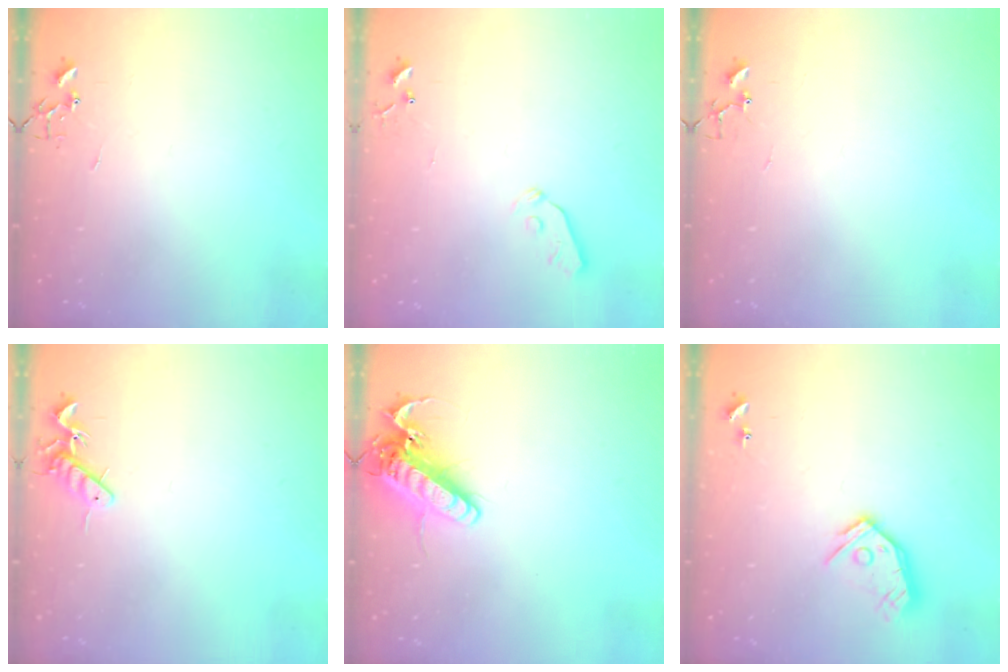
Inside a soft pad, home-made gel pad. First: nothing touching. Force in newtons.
{"total": 3.8, "press": 3.7, "slide": 0.7}
{"total": 3.8, "press": 3.7, "slide": 0.3}
{"total": 7.6, "press": 7.5, "slide": 0.8}
{"total": 15.7, "press": 15.5, "slide": 2.4}
{"total": 12.2, "press": 12.1, "slide": 1.5}